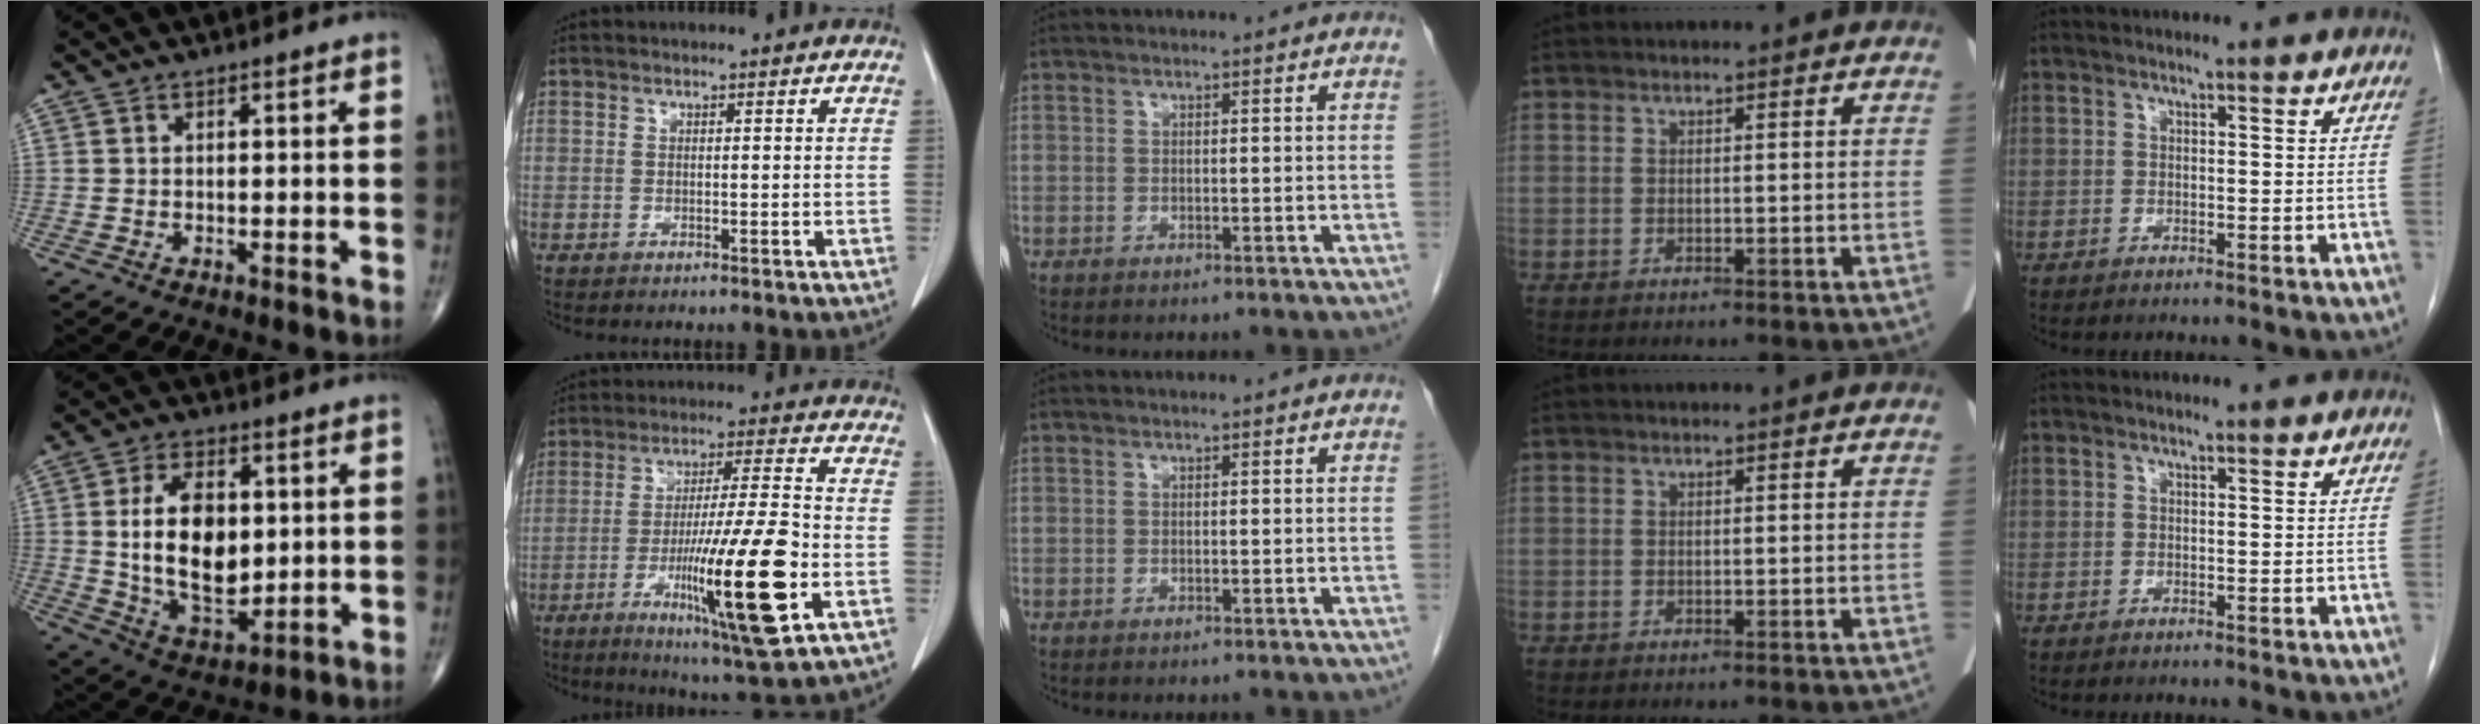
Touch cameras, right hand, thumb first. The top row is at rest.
{"thumb": {"total": 16.0, "force": [1.5, 9.3, 12.9], "torque": [-0.198, -0.013, 0.037]}, "index": {"total": 17.5, "force": [-5.5, 0.6, 16.6], "torque": [-0.287, -0.023, -0.087]}}